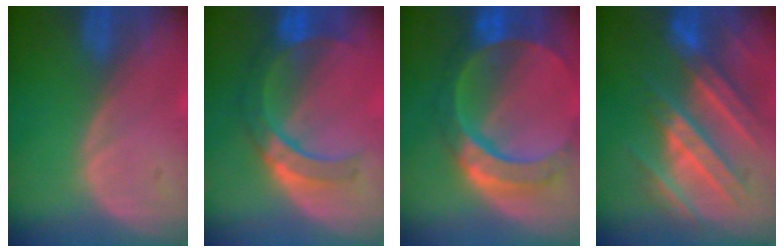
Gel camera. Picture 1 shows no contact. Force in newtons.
{"total": 7.1, "press": 7.0, "slide": 0.8}
{"total": 11.0, "press": 9.3, "slide": 5.9}
{"total": 9.9, "press": 9.6, "slide": 2.3}